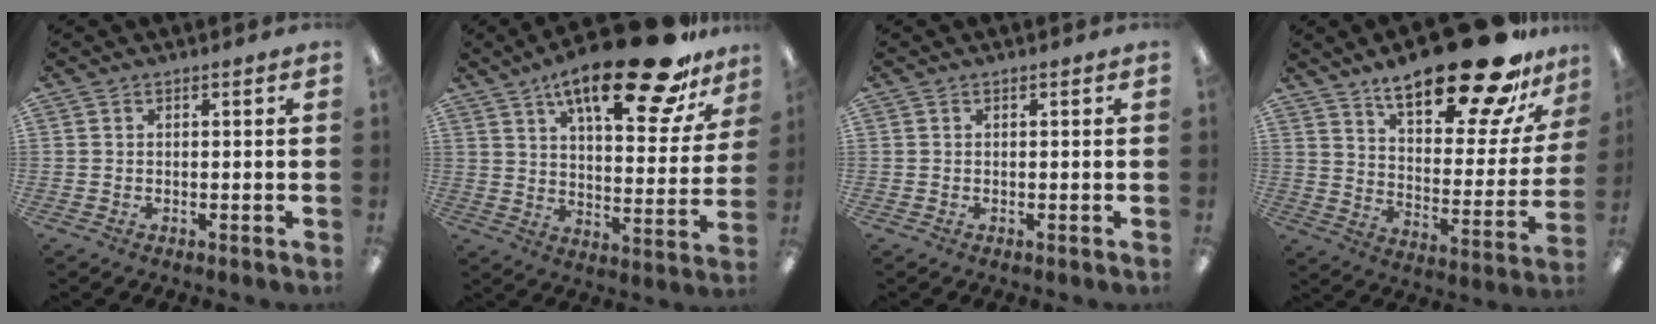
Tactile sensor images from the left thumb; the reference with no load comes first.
{"total": 23.4, "force": [15.5, 7.6, 15.9], "torque": [-0.238, -0.090, 0.250]}
{"total": 0.0}
{"total": 26.1, "force": [19.5, 8.1, 15.2], "torque": [-0.212, -0.131, 0.316]}